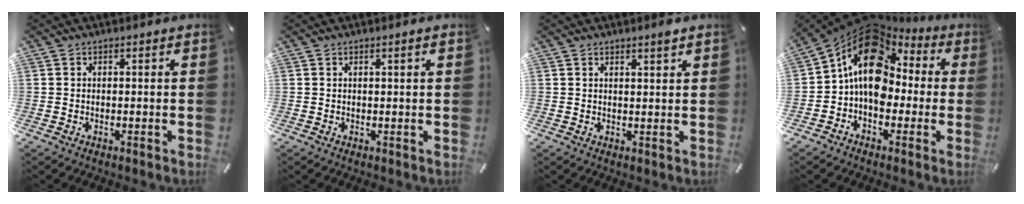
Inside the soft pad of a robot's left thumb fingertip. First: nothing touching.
{"total": 1.1, "force": [0.4, 0.0, 1.1], "torque": [-0.019, -0.001, 0.006]}
{"total": 2.1, "force": [1.6, 0.2, 1.3], "torque": [-0.027, -0.003, 0.029]}
{"total": 15.3, "force": [2.8, 11.5, 9.8], "torque": [-0.164, -0.012, 0.049]}